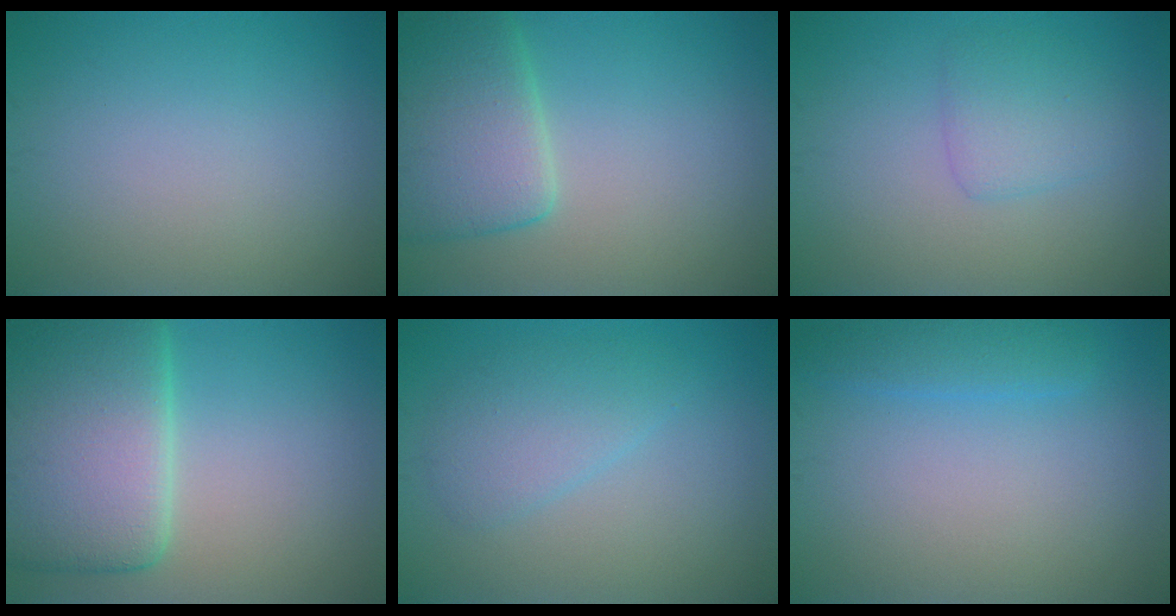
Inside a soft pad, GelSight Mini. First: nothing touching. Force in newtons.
{"total": 6.2, "press": 6.2, "slide": 0.4}
{"total": 2.4, "press": 2.4, "slide": 0.1}
{"total": 11.4, "press": 11.4, "slide": 0.5}
{"total": 2.9, "press": 2.9, "slide": 0.2}
{"total": 2.1, "press": 2.1, "slide": 0.1}